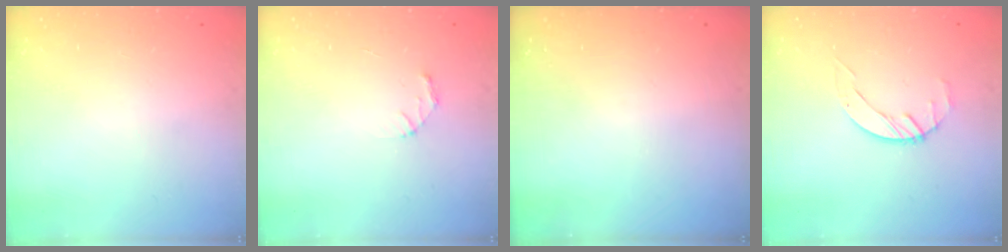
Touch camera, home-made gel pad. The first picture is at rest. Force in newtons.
{"total": 2.1, "press": 2.1, "slide": 0.2}
{"total": 0.0}
{"total": 2.0, "press": 2.0, "slide": 0.3}